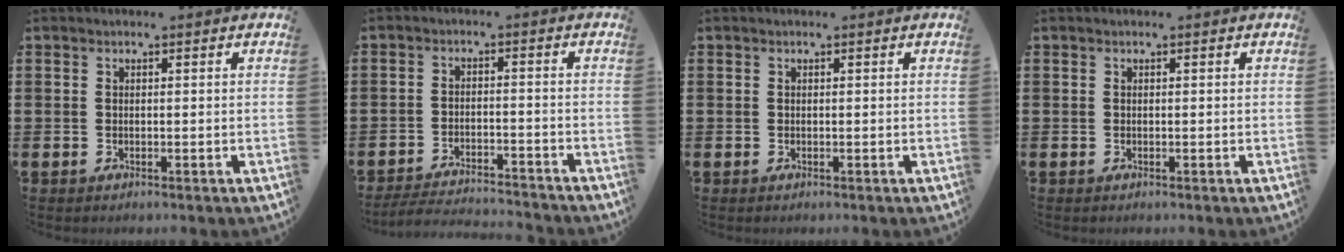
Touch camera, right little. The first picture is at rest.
{"total": 3.4, "force": [-3.4, 0.0, 0.4], "torque": [-0.008, 0.002, -0.070]}
{"total": 0.0}
{"total": 0.0}